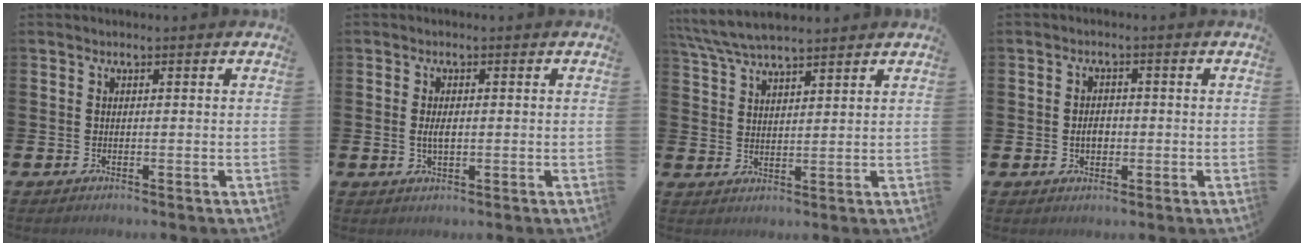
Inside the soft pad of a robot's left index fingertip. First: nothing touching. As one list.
[{"total": 2.2, "force": [0.0, 1.1, 2.0], "torque": [-0.033, 0.002, -0.003]}, {"total": 6.2, "force": [5.9, 1.0, 1.8], "torque": [-0.055, -0.017, 0.109]}, {"total": 2.5, "force": [-0.3, 1.8, 1.7], "torque": [-0.011, -0.003, -0.013]}]